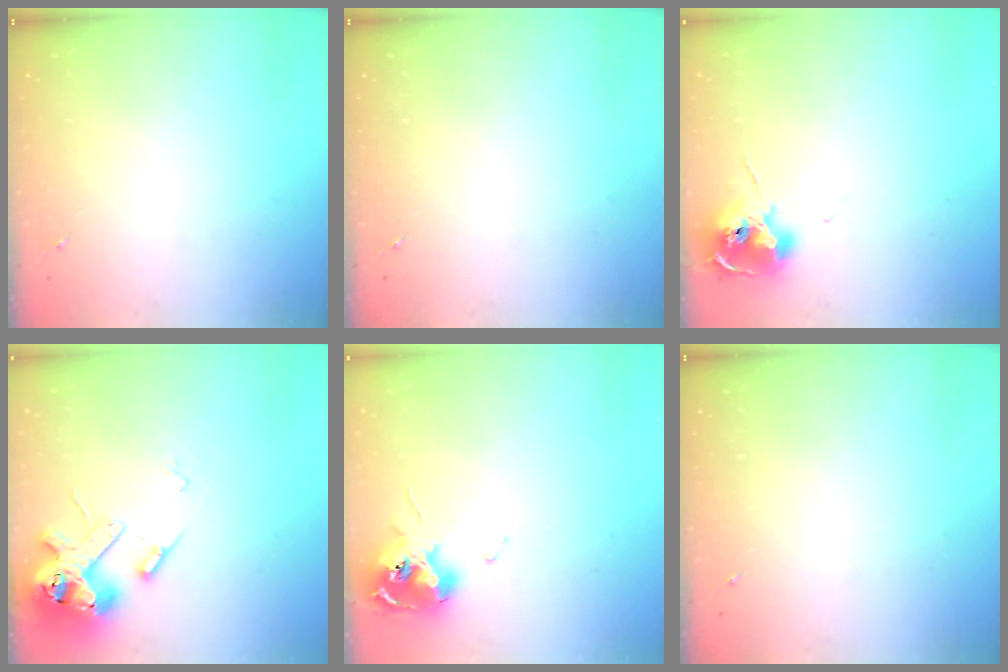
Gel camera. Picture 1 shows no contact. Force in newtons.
{"total": 0.0}
{"total": 10.4, "press": 10.3, "slide": 0.7}
{"total": 15.0, "press": 14.9, "slide": 2.1}
{"total": 12.0, "press": 11.9, "slide": 1.4}
{"total": 0.0}